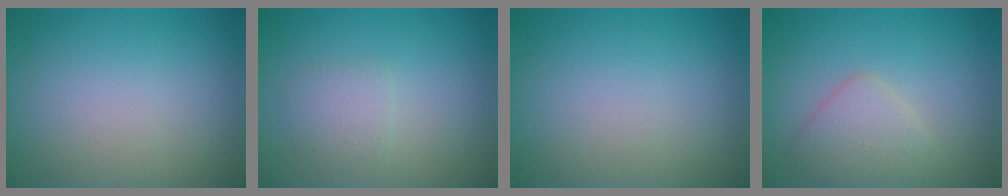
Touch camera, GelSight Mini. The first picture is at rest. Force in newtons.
{"total": 1.9, "press": 1.9, "slide": 0.1}
{"total": 0.0}
{"total": 3.0, "press": 3.0, "slide": 0.1}